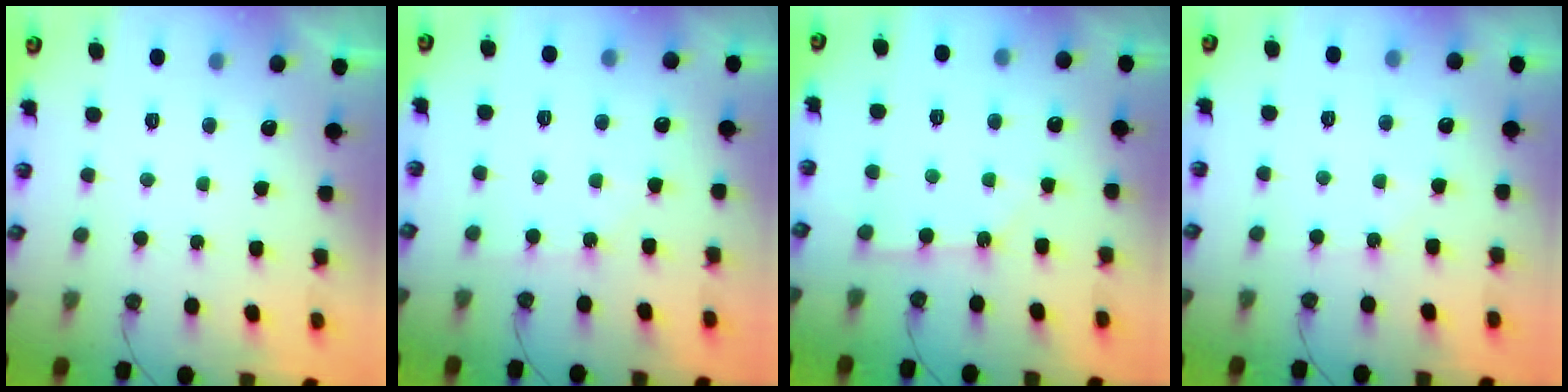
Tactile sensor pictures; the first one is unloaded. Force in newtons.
{"total": 4.2, "press": 4.1, "slide": 0.7}
{"total": 2.9, "press": 2.9, "slide": 0.3}
{"total": 3.3, "press": 3.2, "slide": 0.5}